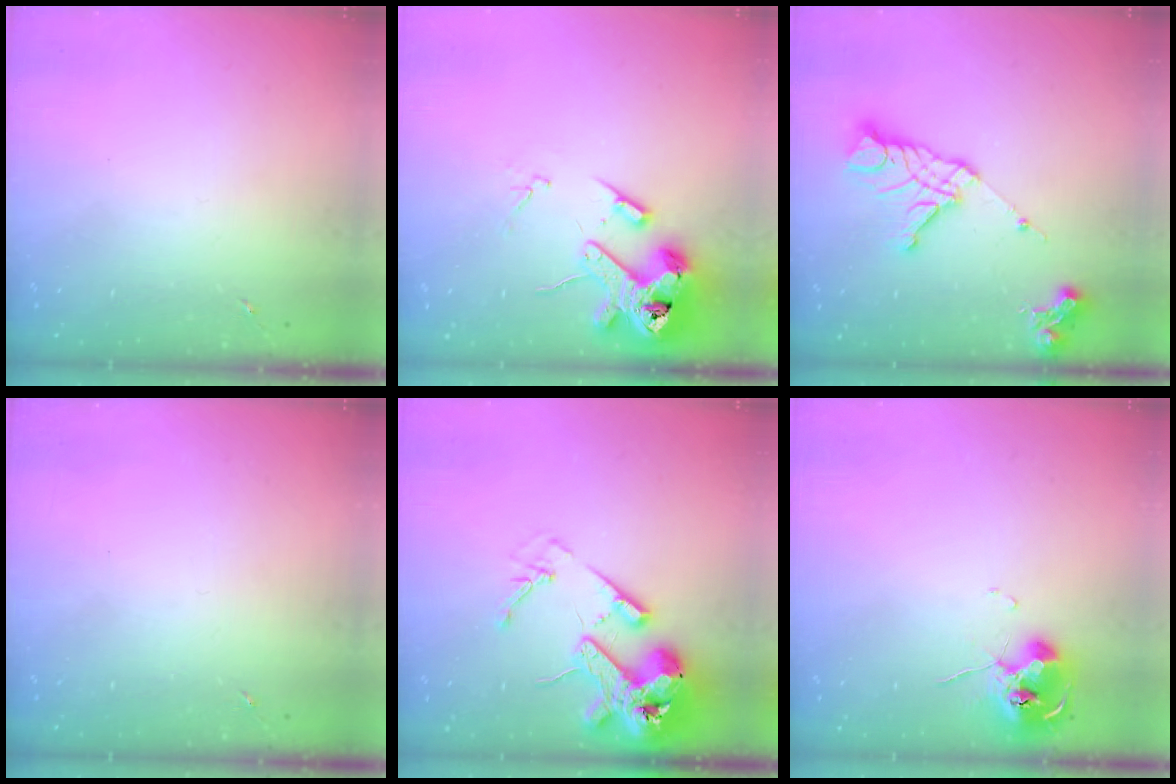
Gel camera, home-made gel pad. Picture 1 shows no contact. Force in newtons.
{"total": 15.6, "press": 15.4, "slide": 2.3}
{"total": 14.9, "press": 14.8, "slide": 1.6}
{"total": 0.0}
{"total": 17.7, "press": 17.5, "slide": 2.4}
{"total": 10.1, "press": 10.0, "slide": 0.9}